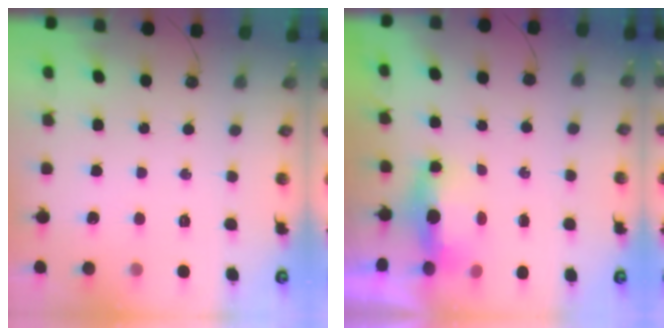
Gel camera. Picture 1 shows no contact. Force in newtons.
{"total": 14.7, "press": 7.2, "slide": 12.8}